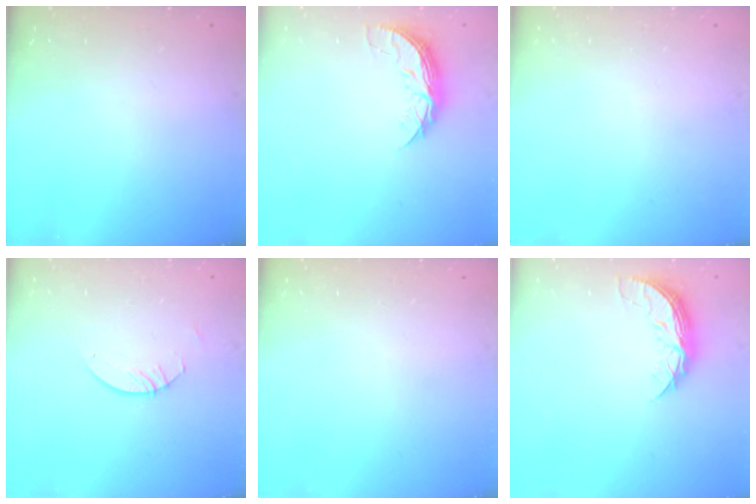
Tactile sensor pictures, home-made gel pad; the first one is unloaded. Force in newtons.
{"total": 8.0, "press": 8.0, "slide": 0.6}
{"total": 0.0}
{"total": 3.0, "press": 3.0, "slide": 0.3}
{"total": 0.0}
{"total": 8.0, "press": 8.0, "slide": 0.6}